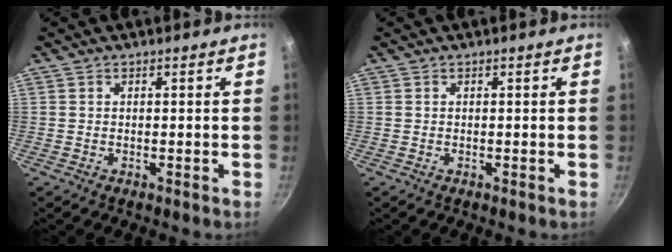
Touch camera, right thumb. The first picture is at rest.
{"total": 0.0}